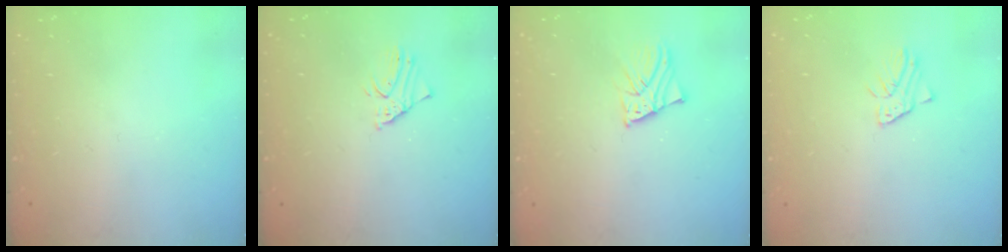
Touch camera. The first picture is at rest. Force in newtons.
{"total": 1.5, "press": 1.5, "slide": 0.1}
{"total": 2.3, "press": 2.3, "slide": 0.3}
{"total": 1.6, "press": 1.6, "slide": 0.2}